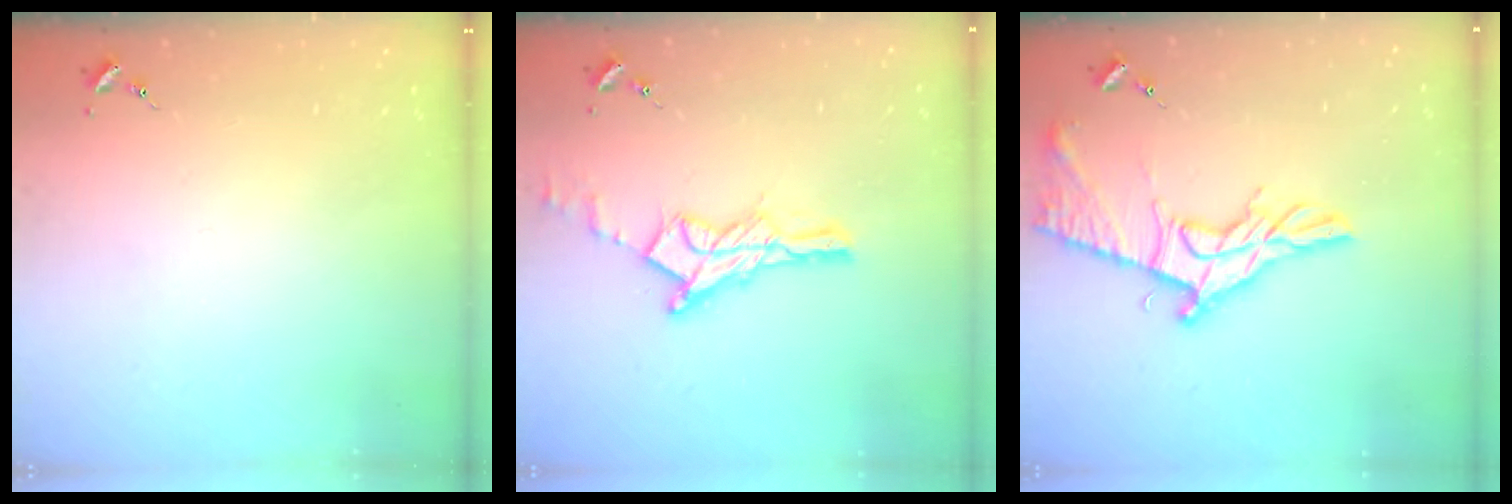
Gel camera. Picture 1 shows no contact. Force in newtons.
{"total": 14.2, "press": 14.1, "slide": 1.0}
{"total": 16.7, "press": 16.7, "slide": 0.7}